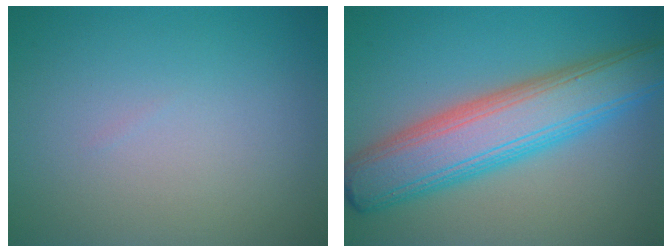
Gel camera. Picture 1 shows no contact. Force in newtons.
{"total": 8.8, "press": 8.8, "slide": 0.1}